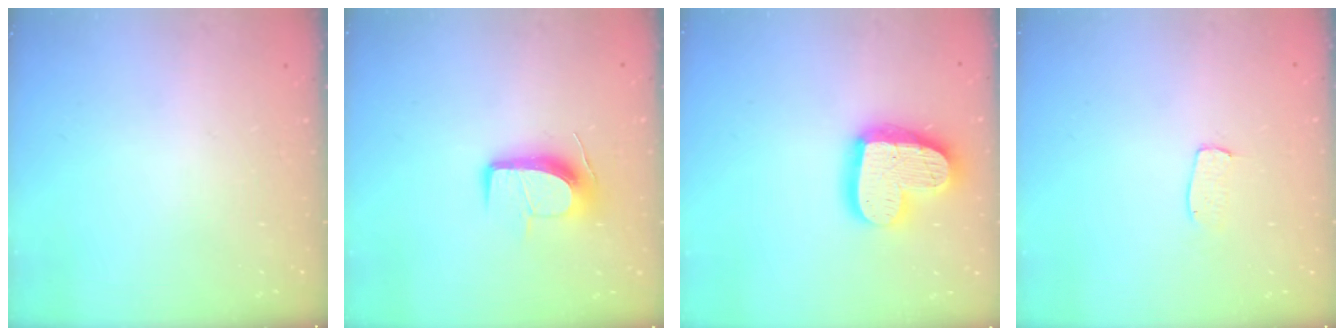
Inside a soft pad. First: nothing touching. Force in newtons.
{"total": 10.9, "press": 10.9, "slide": 0.2}
{"total": 19.6, "press": 19.5, "slide": 1.4}
{"total": 3.3, "press": 3.3, "slide": 0.2}